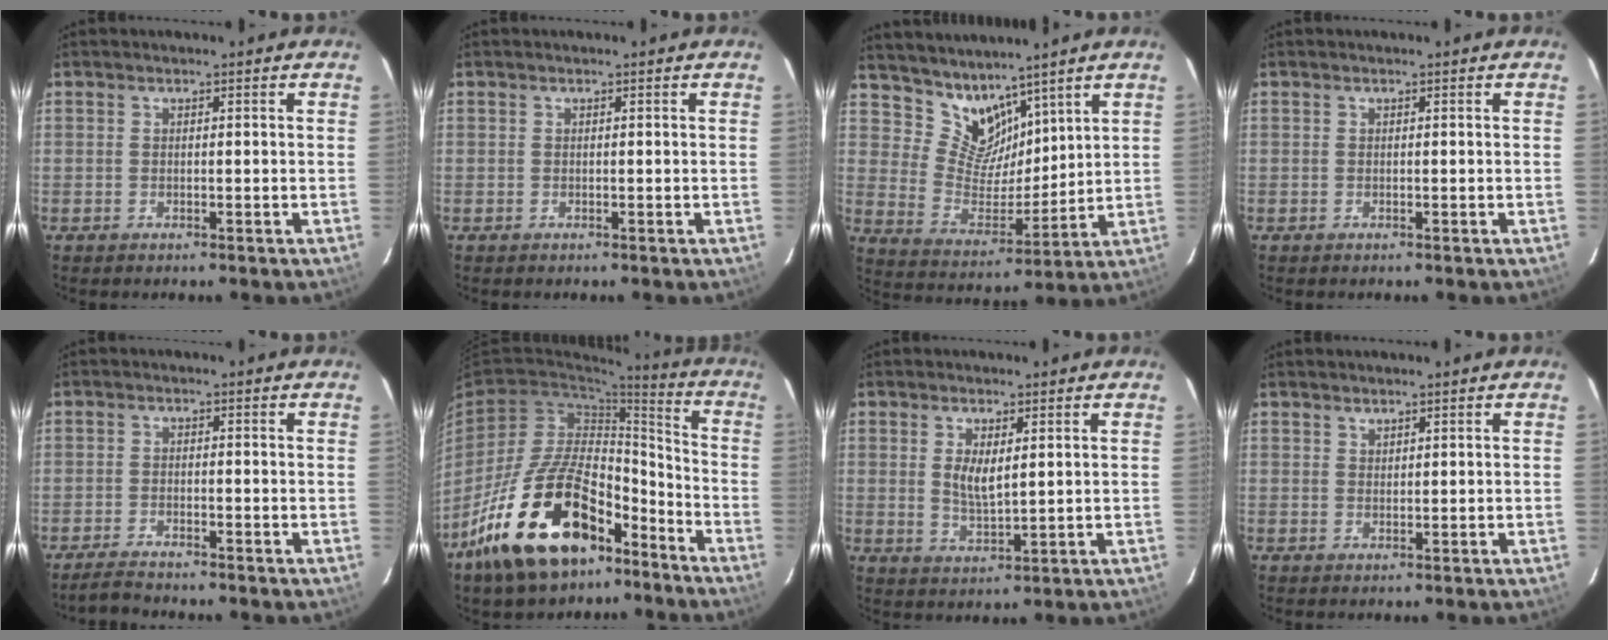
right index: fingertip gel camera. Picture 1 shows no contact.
{"total": 0.0}
{"total": 9.9, "force": [8.2, 4.9, 2.7], "torque": [-0.045, -0.005, 0.166]}
{"total": 0.0}
{"total": 3.7, "force": [-3.5, 0.3, 1.2], "torque": [-0.043, -0.008, -0.067]}
{"total": 23.1, "force": [-14.0, 11.4, 14.5], "torque": [-0.270, 0.011, -0.222]}
{"total": 5.2, "force": [1.2, 2.1, 4.6], "torque": [-0.083, -0.006, 0.027]}
{"total": 0.9, "force": [0.9, 0.3, 0.1], "torque": [-0.002, 0.002, 0.017]}